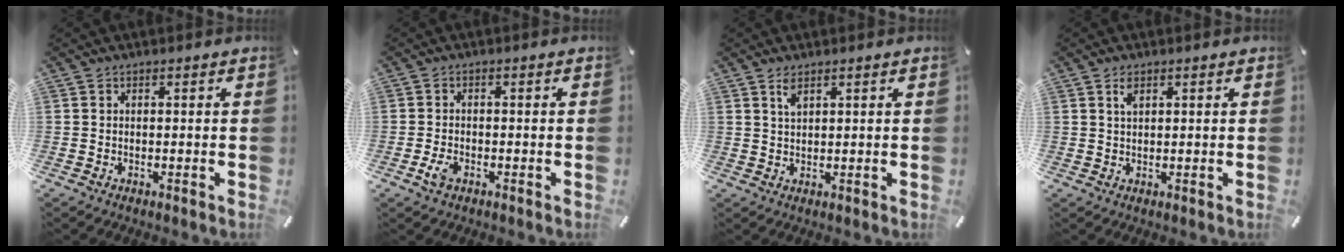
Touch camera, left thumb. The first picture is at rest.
{"total": 2.9, "force": [-1.3, 1.8, 1.9], "torque": [-0.046, 0.000, -0.025]}
{"total": 2.5, "force": [1.7, 0.9, 1.7], "torque": [-0.038, 0.001, 0.031]}
{"total": 2.1, "force": [1.2, 1.0, 1.4], "torque": [-0.033, 0.001, 0.021]}